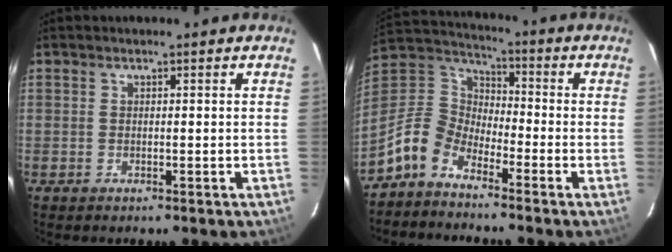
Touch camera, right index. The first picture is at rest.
{"total": 9.3, "force": [-6.7, 5.0, 3.9], "torque": [-0.092, 0.027, -0.153]}